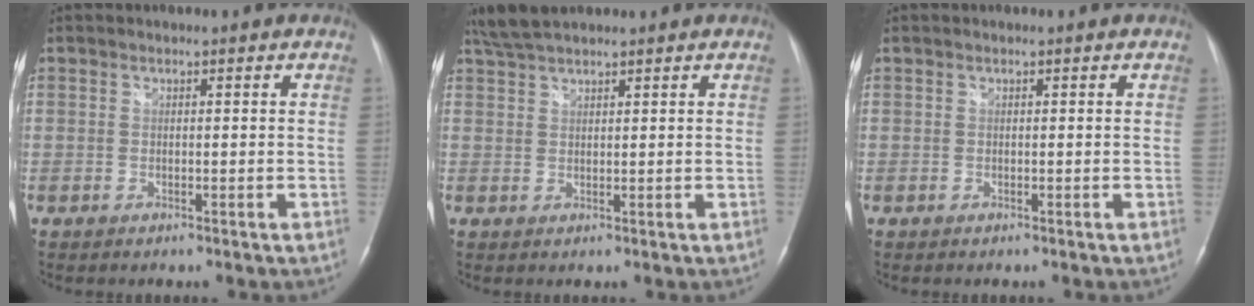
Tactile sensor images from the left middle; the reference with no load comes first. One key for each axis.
{"total": 4.4, "fx": 3.9, "fy": 0.6, "fz": 1.9, "tx": -0.048, "ty": 0.017, "tz": 0.080}
{"total": 0.0}